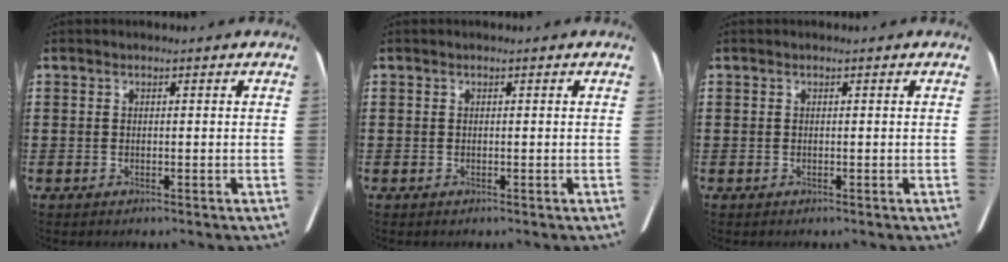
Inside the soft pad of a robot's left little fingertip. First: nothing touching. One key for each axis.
{"total": 0.0}
{"total": 0.0}